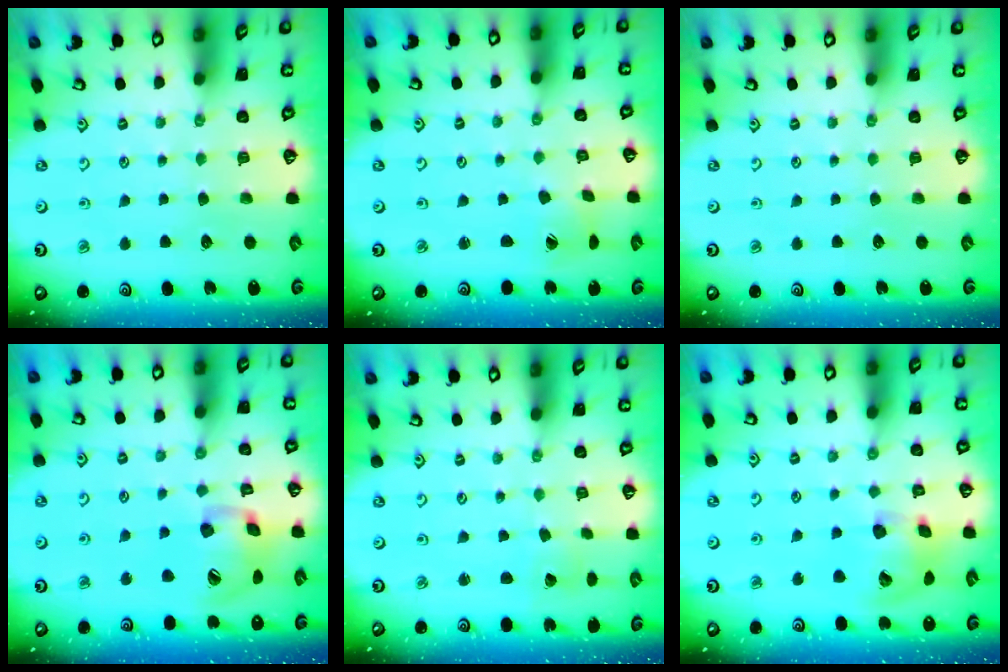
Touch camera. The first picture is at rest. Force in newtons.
{"total": 2.2, "press": 2.2, "slide": 0.3}
{"total": 0.0}
{"total": 15.8, "press": 15.6, "slide": 2.5}
{"total": 1.5, "press": 1.5, "slide": 0.2}
{"total": 14.6, "press": 14.4, "slide": 2.3}